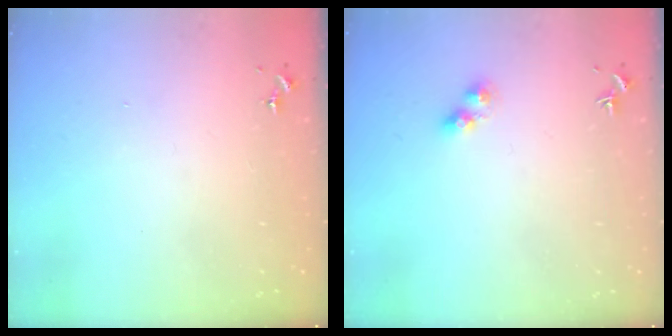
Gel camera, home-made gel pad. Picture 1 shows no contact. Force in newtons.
{"total": 4.5, "press": 4.5, "slide": 0.2}